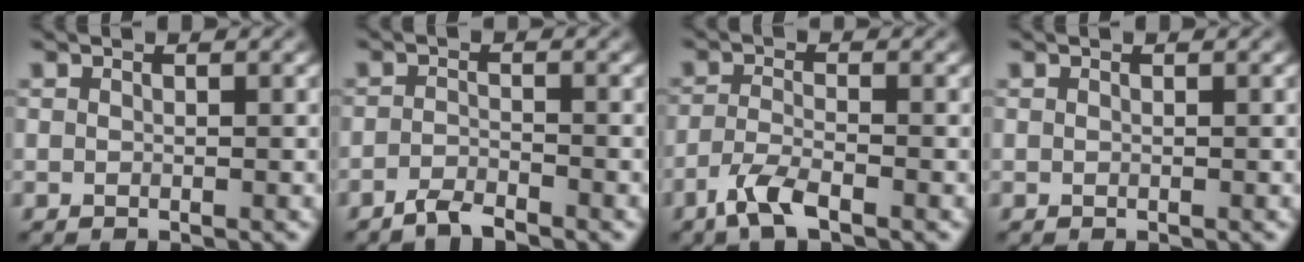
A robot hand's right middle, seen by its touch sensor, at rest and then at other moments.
{"total": 2.0, "force": [-1.7, 0.3, 0.9], "torque": [-0.019, 0.000, -0.039]}
{"total": 3.3, "force": [-2.3, 0.8, 2.3], "torque": [-0.051, 0.000, -0.052]}
{"total": 0.0}